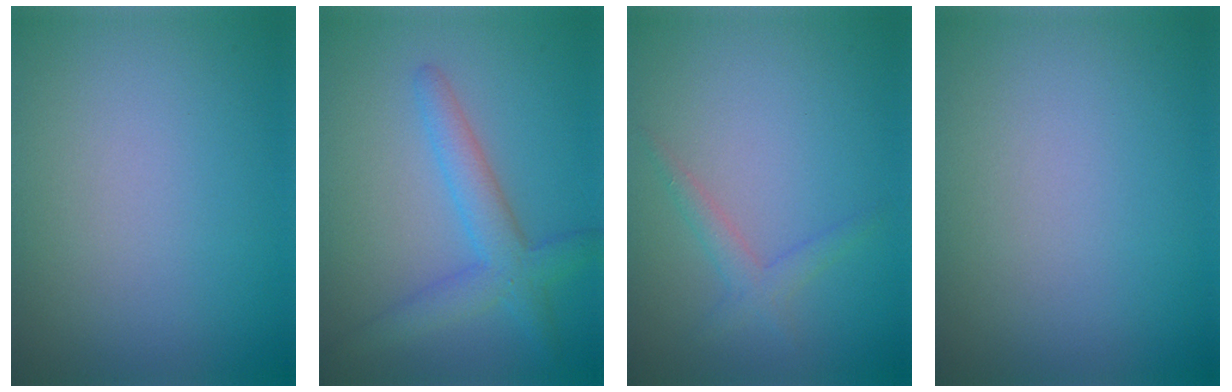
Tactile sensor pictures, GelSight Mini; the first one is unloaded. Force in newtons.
{"total": 3.7, "press": 3.7, "slide": 0.1}
{"total": 1.7, "press": 1.7, "slide": 0.1}
{"total": 0.0}